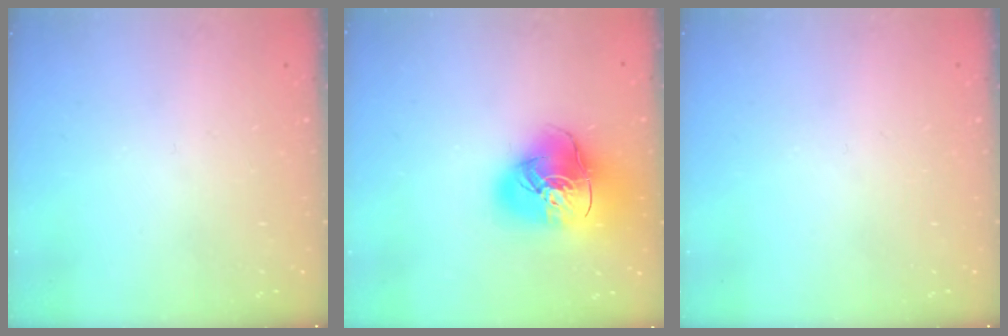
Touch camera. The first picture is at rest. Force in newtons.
{"total": 19.5, "press": 19.4, "slide": 2.3}
{"total": 0.0}